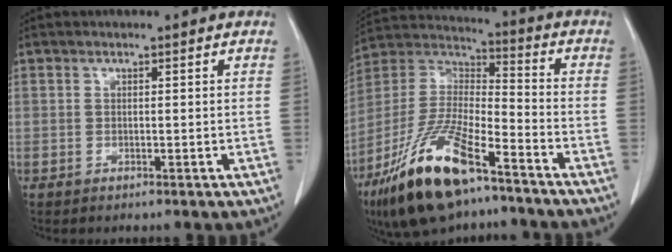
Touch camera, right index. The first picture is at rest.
{"total": 19.0, "force": [-11.9, 5.1, 13.8], "torque": [-0.304, -0.020, -0.222]}